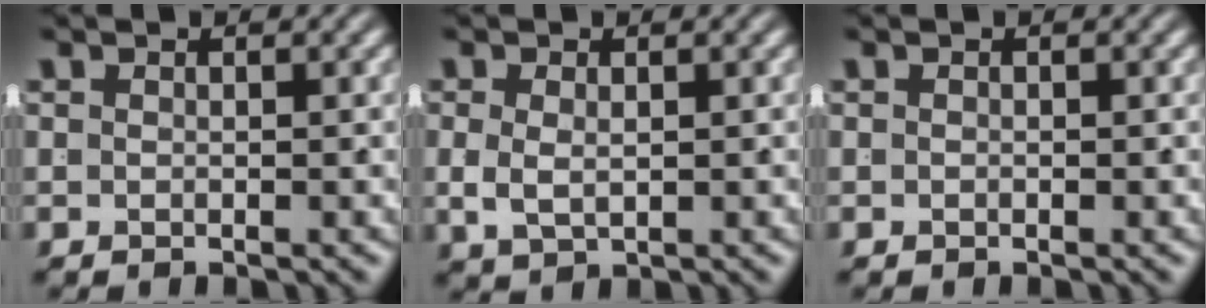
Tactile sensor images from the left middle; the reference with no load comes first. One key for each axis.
{"total": 2.1, "fx": 0.1, "fy": 1.4, "fz": 1.5, "tx": -0.038, "ty": -0.008, "tz": 0.015}
{"total": 0.6, "fx": -0.1, "fy": 0.6, "fz": 0.1, "tx": -0.006, "ty": 0.005, "tz": -0.007}